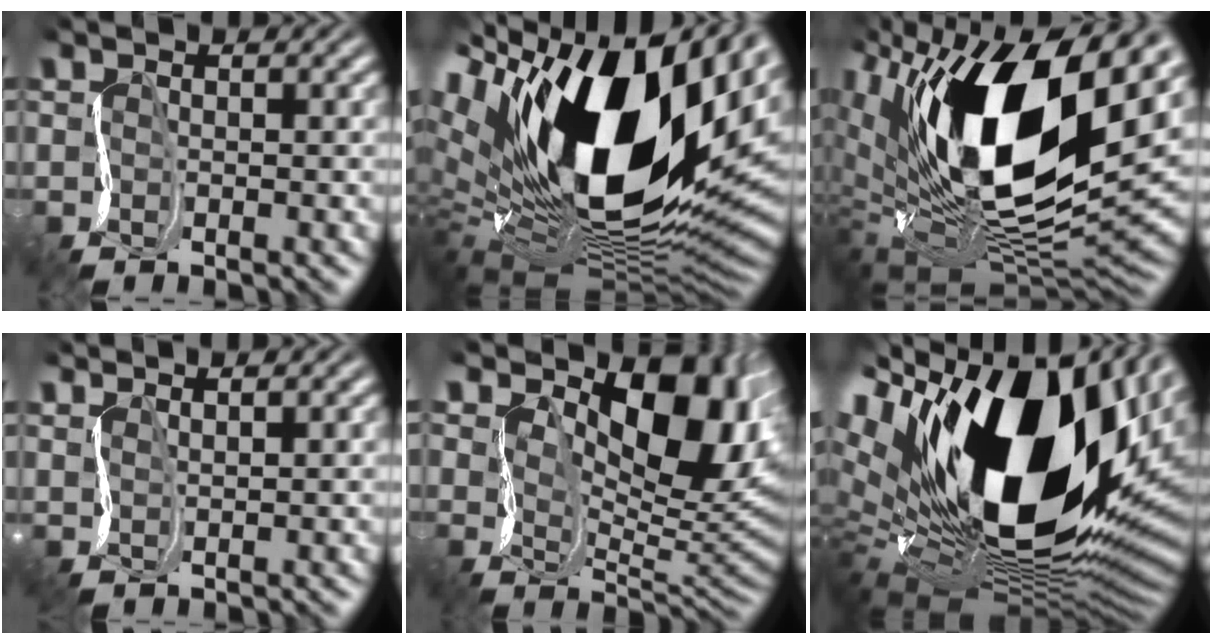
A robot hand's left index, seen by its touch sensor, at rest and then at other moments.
{"total": 17.8, "force": [5.5, 9.9, 13.7], "torque": [-0.278, 0.000, 0.117]}
{"total": 16.3, "force": [6.1, 8.1, 12.8], "torque": [-0.252, -0.001, 0.117]}
{"total": 1.8, "force": [1.8, 0.3, 0.2], "torque": [0.006, 0.016, 0.019]}
{"total": 9.6, "force": [3.6, 5.3, 7.2], "torque": [-0.111, -0.002, 0.073]}
{"total": 19.5, "force": [4.8, 11.5, 15.0], "torque": [-0.304, -0.028, 0.122]}